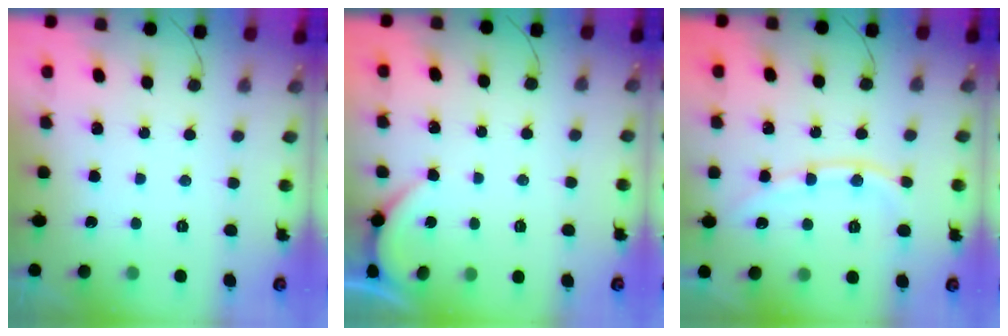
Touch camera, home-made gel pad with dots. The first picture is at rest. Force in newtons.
{"total": 2.9, "press": 2.9, "slide": 0.4}
{"total": 11.1, "press": 11.0, "slide": 1.5}